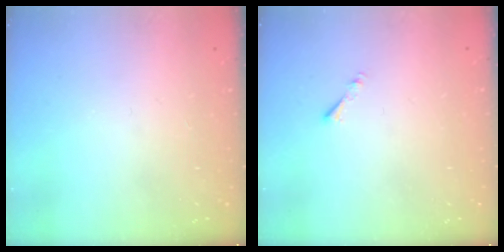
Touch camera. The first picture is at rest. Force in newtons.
{"total": 0.8, "press": 0.7, "slide": 0.3}